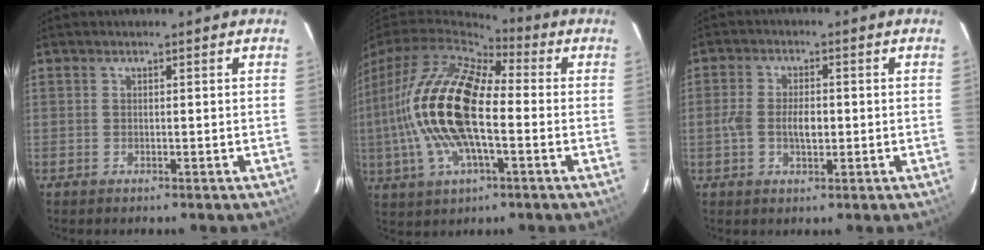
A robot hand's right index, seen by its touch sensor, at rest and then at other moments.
{"total": 18.7, "force": [-1.1, 7.5, 17.1], "torque": [-0.336, 0.003, -0.027]}
{"total": 5.3, "force": [-0.7, 2.7, 4.5], "torque": [-0.090, 0.004, -0.015]}